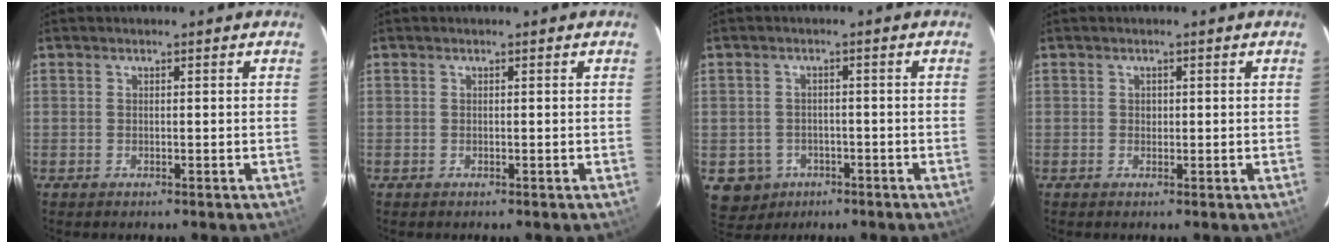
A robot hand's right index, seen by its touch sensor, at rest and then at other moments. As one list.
[{"total": 0.0}, {"total": 6.6, "force": [-2.7, 5.9, 1.3], "torque": [-0.039, 0.012, -0.030]}, {"total": 0.8, "force": [0.1, 0.8, 0.2], "torque": [0.001, 0.002, 0.002]}]